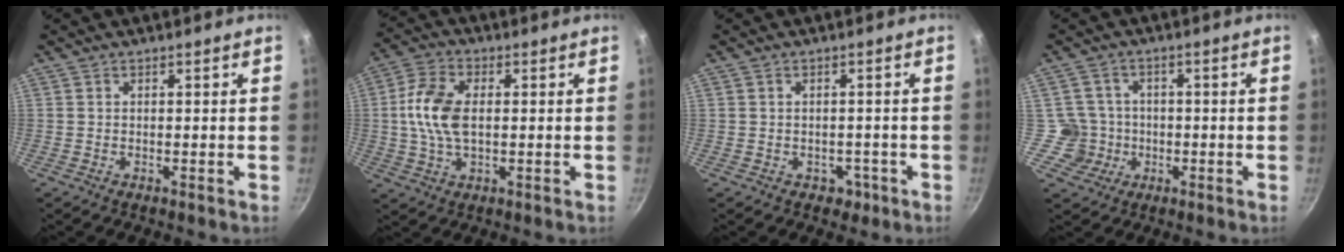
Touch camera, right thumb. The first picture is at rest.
{"total": 10.2, "force": [0.6, 6.0, 8.2], "torque": [-0.157, 0.015, 0.003]}
{"total": 2.7, "force": [-1.1, 2.2, 1.1], "torque": [0.004, 0.018, 0.000]}
{"total": 5.5, "force": [-1.0, 5.4, 0.1], "torque": [0.034, 0.020, -0.019]}